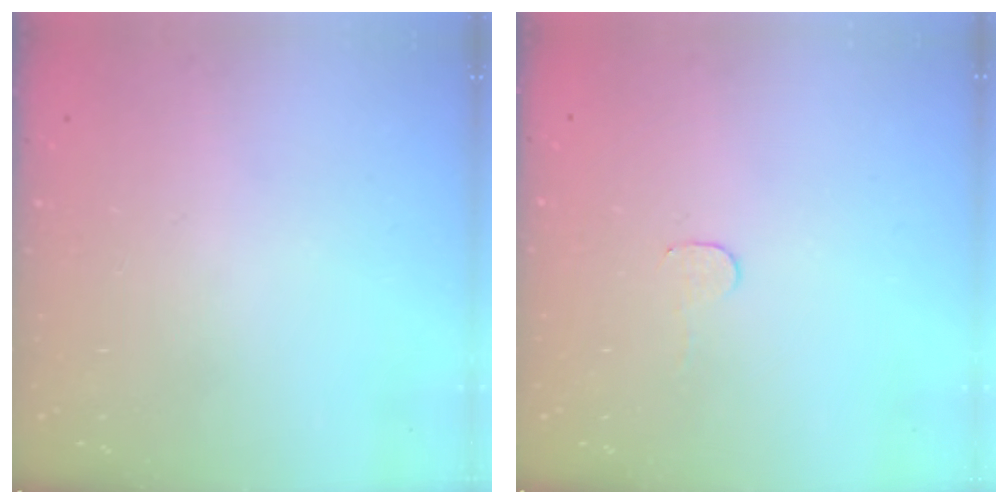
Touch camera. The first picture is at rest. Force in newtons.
{"total": 2.8, "press": 2.8, "slide": 0.2}